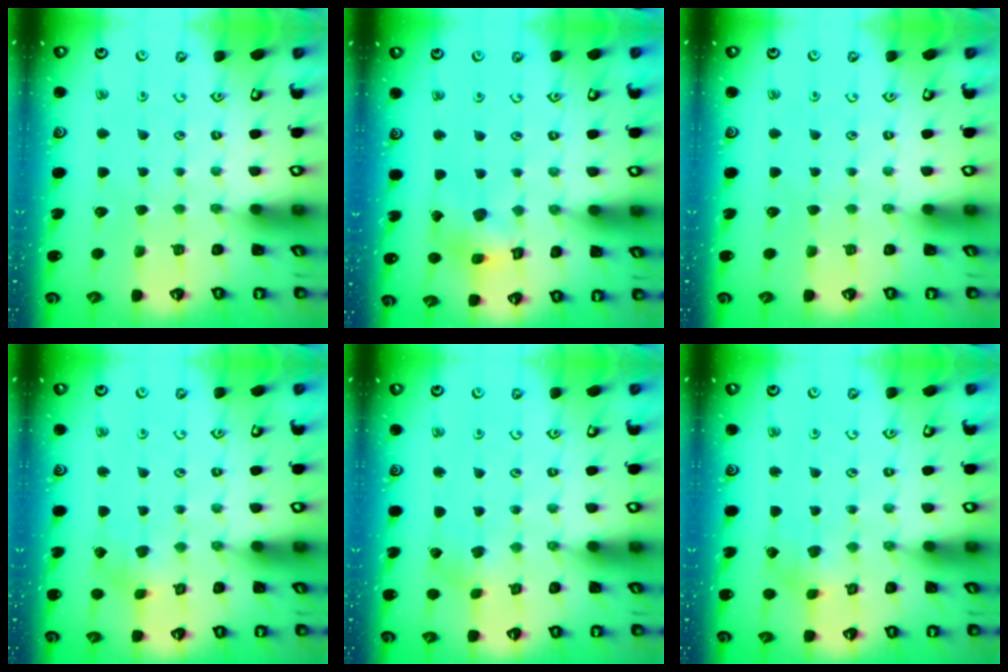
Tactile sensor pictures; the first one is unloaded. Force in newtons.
{"total": 9.0, "press": 9.0, "slide": 1.0}
{"total": 0.0}
{"total": 2.9, "press": 2.8, "slide": 0.2}
{"total": 1.2, "press": 1.2, "slide": 0.1}
{"total": 2.9, "press": 2.8, "slide": 0.2}